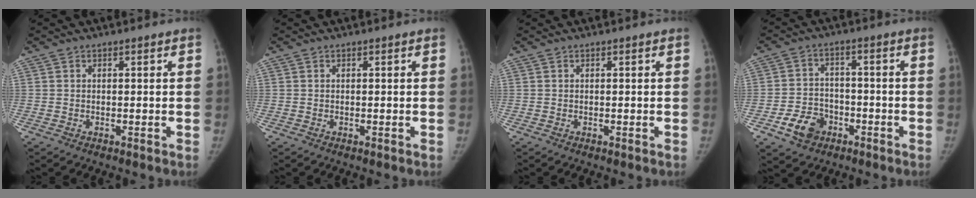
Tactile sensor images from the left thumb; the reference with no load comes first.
{"total": 0.0}
{"total": 0.0}
{"total": 7.5, "force": [-3.8, 5.8, 3.0], "torque": [-0.033, 0.023, -0.062]}